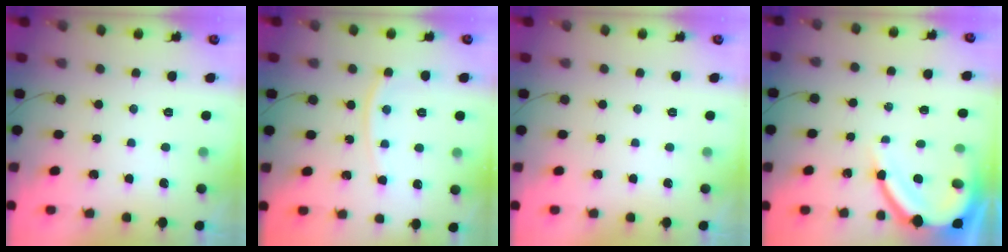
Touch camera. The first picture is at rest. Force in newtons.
{"total": 7.9, "press": 7.8, "slide": 1.1}
{"total": 0.0}
{"total": 10.1, "press": 10.0, "slide": 1.2}